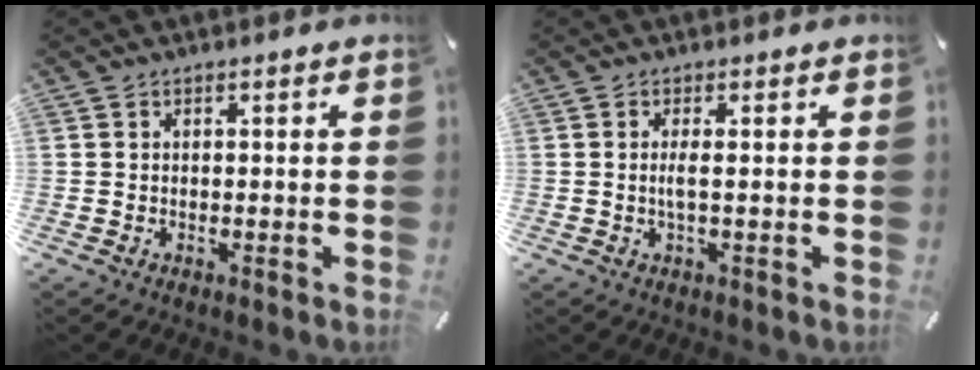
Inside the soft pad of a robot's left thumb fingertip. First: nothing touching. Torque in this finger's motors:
{"motor_torque": [0.01, 0.00, -0.01, -0.01, 0.13]}